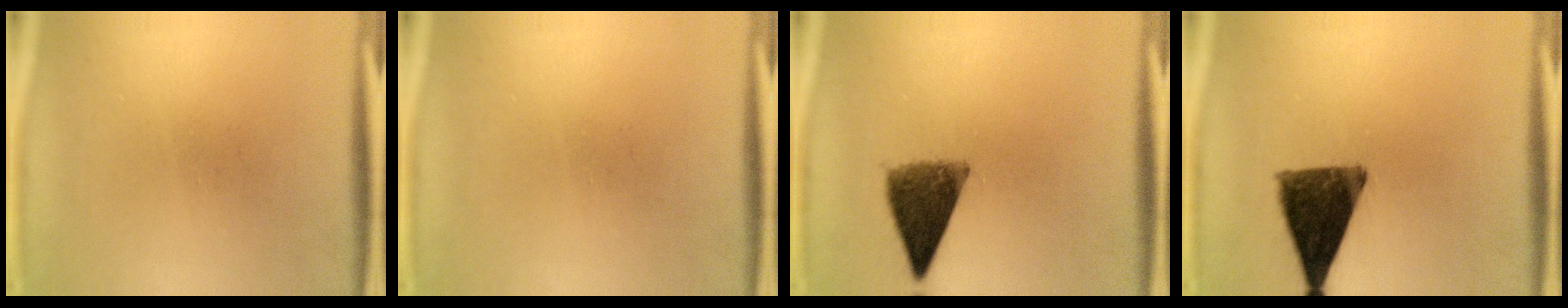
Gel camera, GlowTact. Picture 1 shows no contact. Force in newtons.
{"total": 0.0}
{"total": 8.3}
{"total": 11.7}